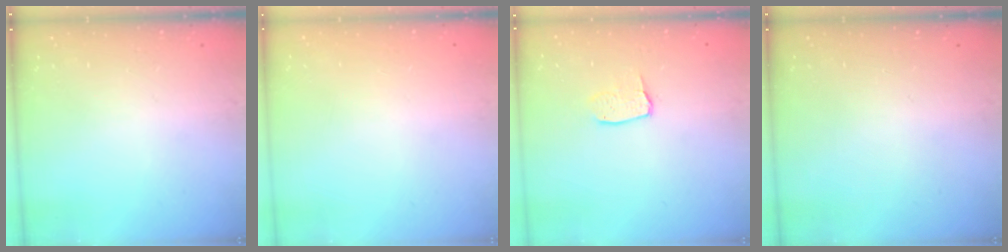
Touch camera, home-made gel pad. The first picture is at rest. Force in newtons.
{"total": 0.0}
{"total": 3.0, "press": 3.0, "slide": 0.2}
{"total": 0.0}